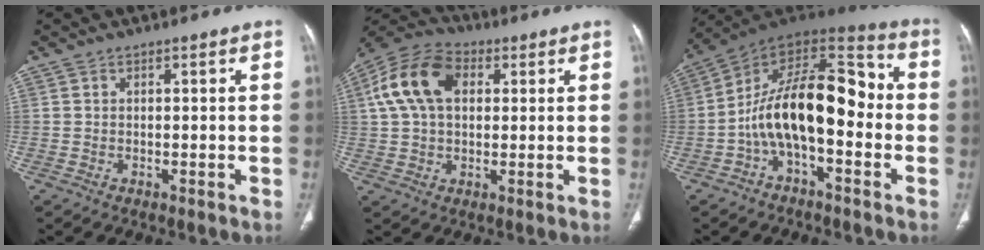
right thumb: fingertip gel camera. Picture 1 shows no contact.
{"total": 13.7, "force": [3.4, 9.0, 9.7], "torque": [-0.183, 0.025, 0.054]}
{"total": 19.3, "force": [-2.9, 9.6, 16.5], "torque": [-0.246, 0.070, -0.057]}